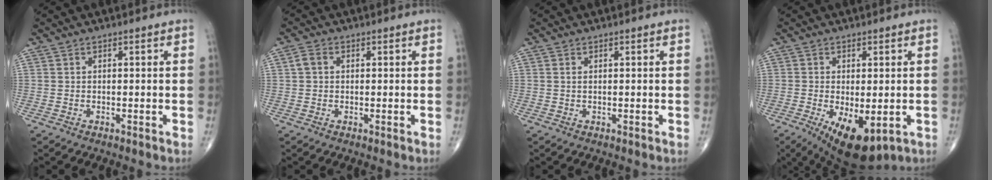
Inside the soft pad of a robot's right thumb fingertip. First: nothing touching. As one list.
[{"total": 2.3, "force": [0.4, 1.8, 1.4], "torque": [-0.028, 0.008, 0.007]}, {"total": 0.5, "force": [0.2, 0.2, 0.4], "torque": [-0.012, 0.004, 0.004]}, {"total": 10.9, "force": [-3.9, 4.9, 8.9], "torque": [-0.134, -0.015, -0.048]}]